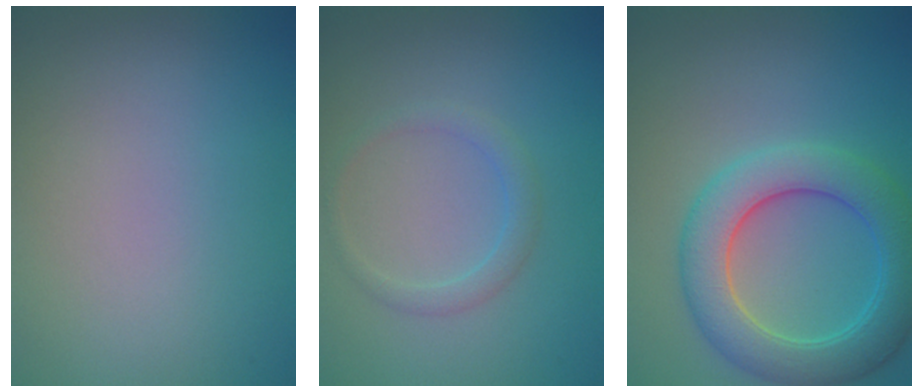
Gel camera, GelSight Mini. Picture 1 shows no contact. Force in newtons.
{"total": 1.6, "press": 1.6, "slide": 0.1}
{"total": 6.4, "press": 6.4, "slide": 0.2}